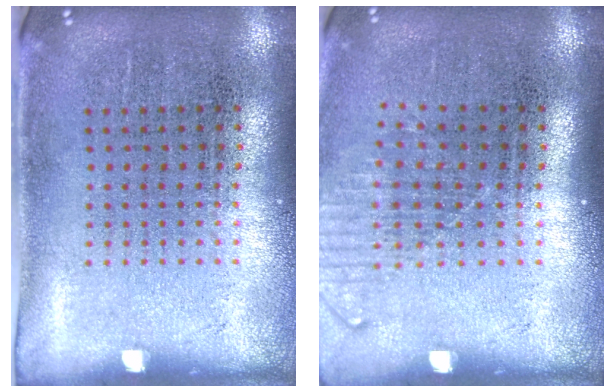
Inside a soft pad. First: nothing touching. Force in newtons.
{"total": 1.3, "press": 1.1, "slide": 0.8}